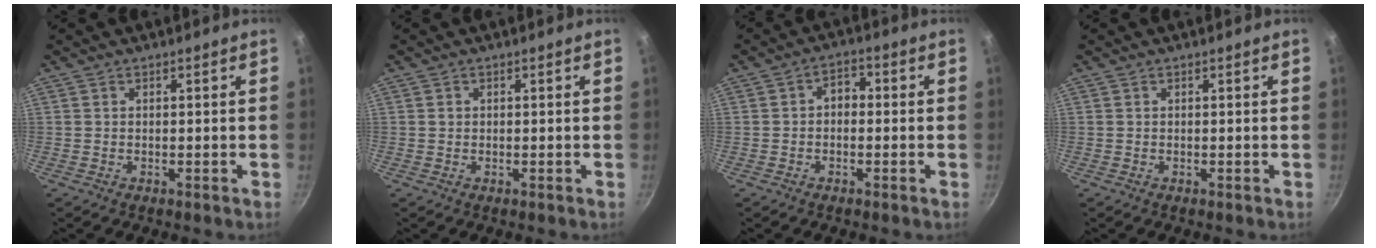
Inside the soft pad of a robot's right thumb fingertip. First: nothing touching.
{"total": 0.6, "force": [0.1, 0.6, 0.2], "torque": [0.001, 0.002, 0.002]}
{"total": 3.4, "force": [-0.3, 2.4, 2.3], "torque": [-0.020, 0.016, -0.017]}
{"total": 0.0}